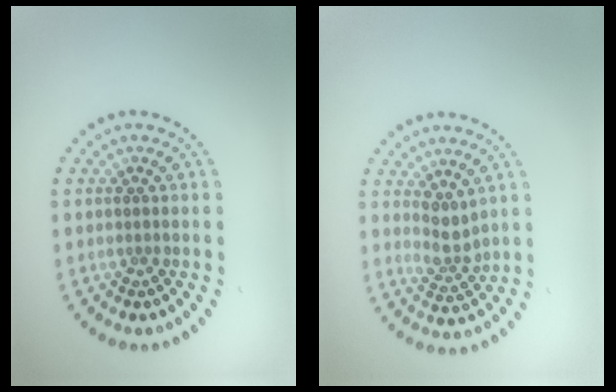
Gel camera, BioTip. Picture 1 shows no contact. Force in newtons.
{"total": 2.3, "press": 1.8, "slide": 1.6}